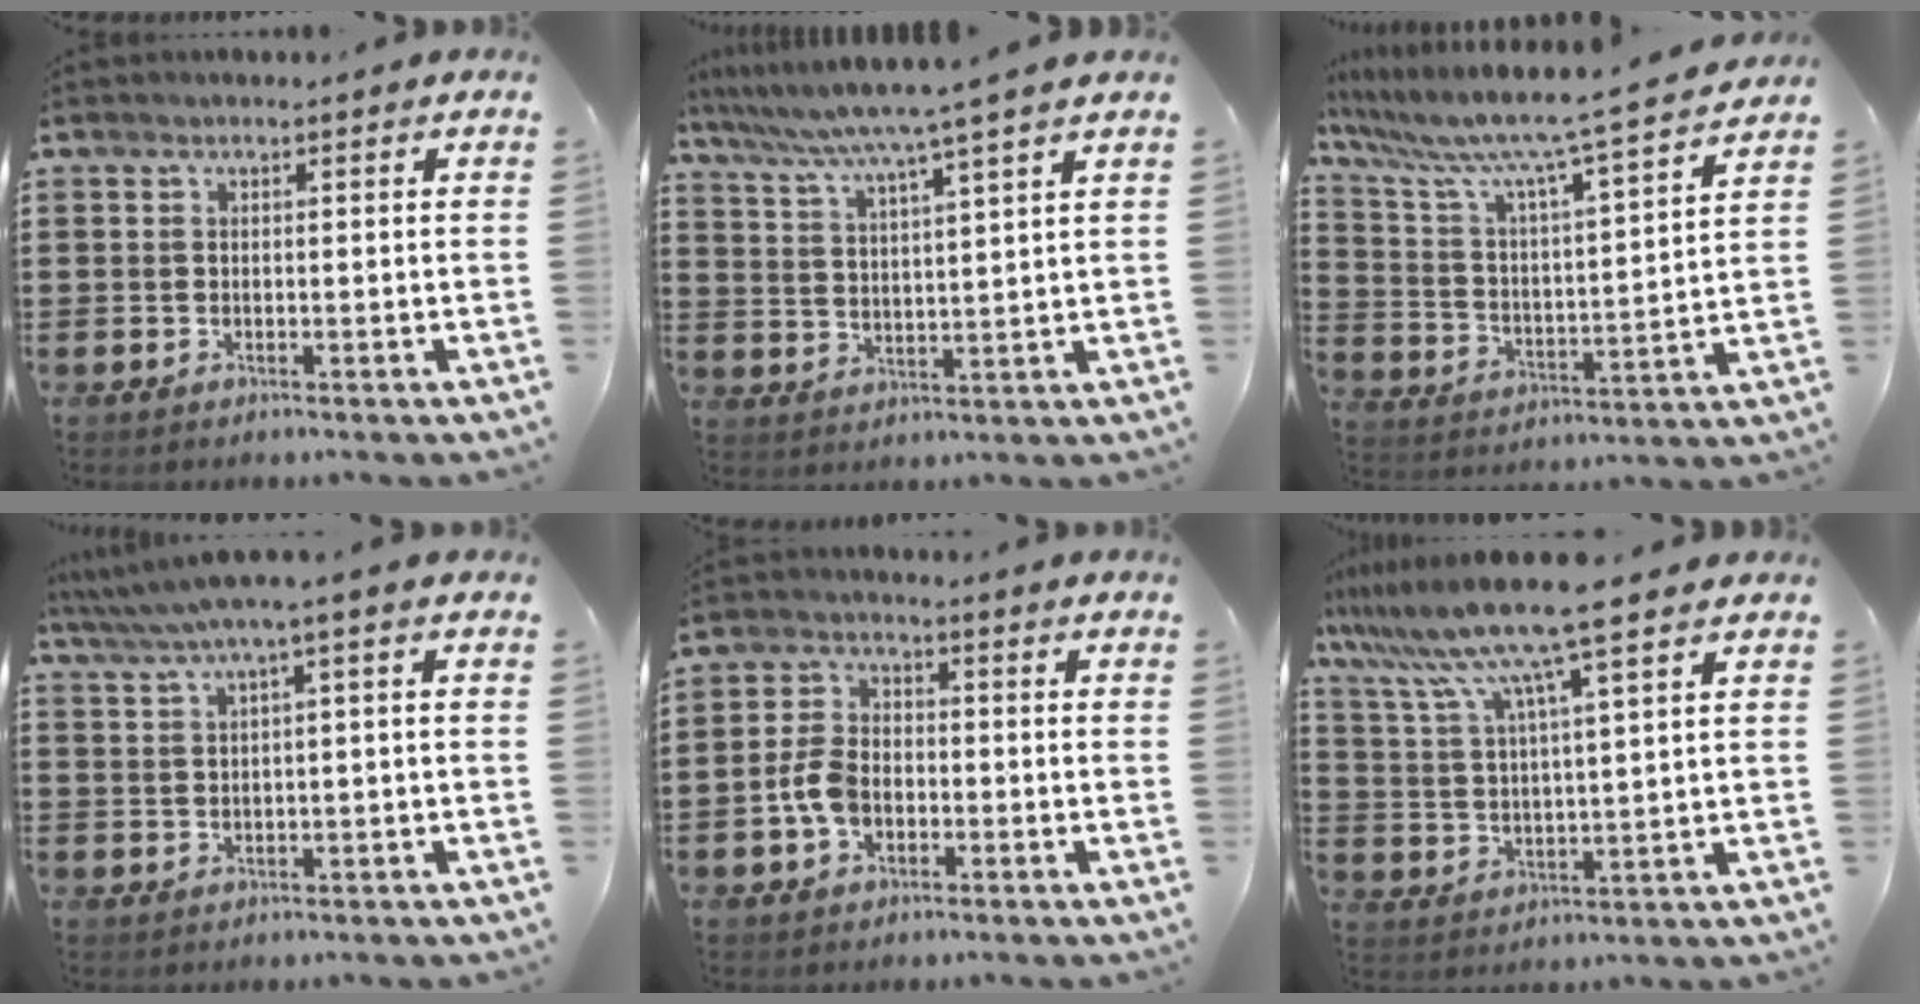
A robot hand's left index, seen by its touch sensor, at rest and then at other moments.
{"total": 6.1, "force": [5.3, -1.4, 2.8], "torque": [-0.076, -0.037, 0.085]}
{"total": 8.5, "force": [7.2, -0.3, 4.4], "torque": [-0.119, -0.060, 0.111]}
{"total": 3.3, "force": [0.8, -0.2, 3.2], "torque": [-0.061, -0.009, 0.011]}
{"total": 5.7, "force": [-1.7, 3.7, 4.0], "torque": [-0.099, 0.004, -0.037]}
{"total": 11.5, "force": [8.8, 0.1, 7.3], "torque": [-0.171, -0.033, 0.148]}